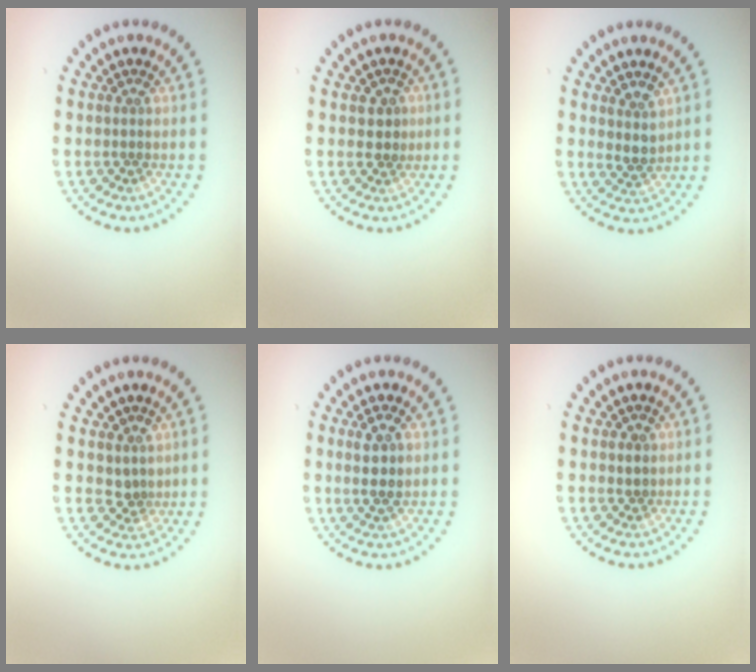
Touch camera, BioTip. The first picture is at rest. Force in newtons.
{"total": 1.8, "press": 1.7, "slide": 0.5}
{"total": 2.0, "press": 1.6, "slide": 1.2}
{"total": 1.9, "press": 1.5, "slide": 1.2}
{"total": 2.5, "press": 2.4, "slide": 0.8}
{"total": 0.9, "press": 0.7, "slide": 0.5}